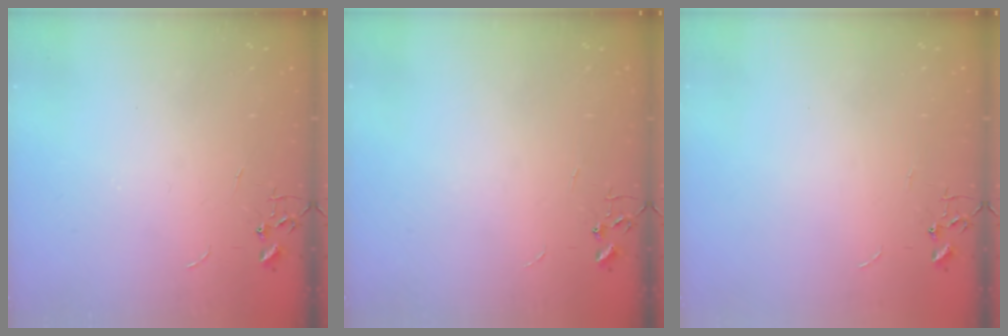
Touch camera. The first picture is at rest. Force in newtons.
{"total": 0.0}
{"total": 0.0}